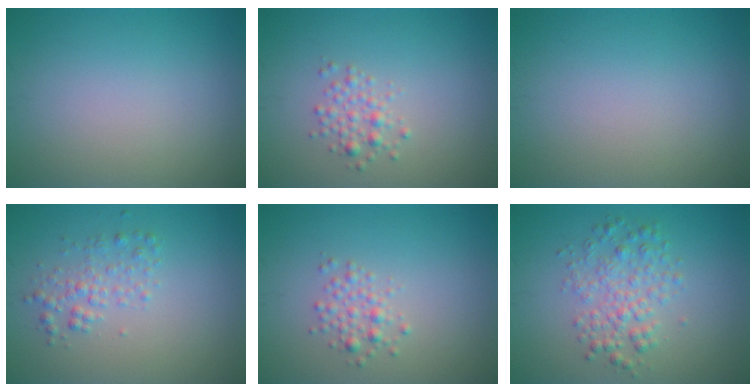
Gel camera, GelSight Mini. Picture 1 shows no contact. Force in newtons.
{"total": 1.7, "press": 1.7, "slide": 0.1}
{"total": 0.0}
{"total": 2.0, "press": 2.0, "slide": 0.1}
{"total": 1.7, "press": 1.7, "slide": 0.1}
{"total": 3.3, "press": 3.3, "slide": 0.1}